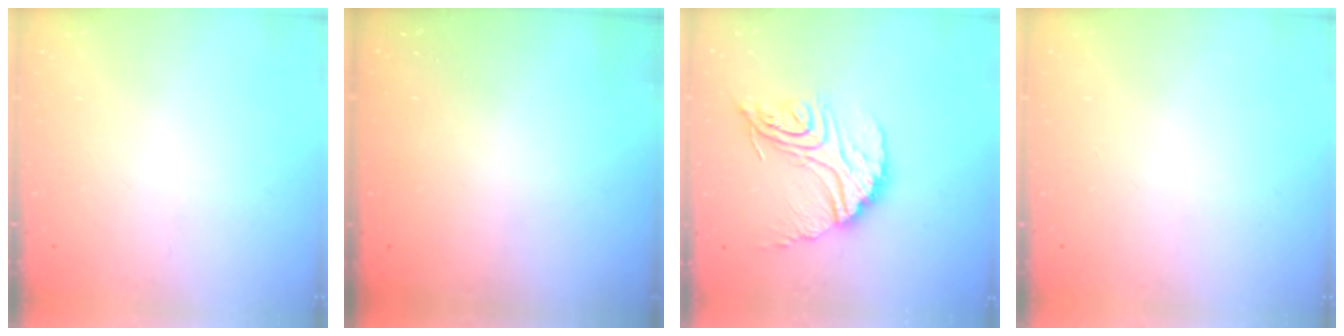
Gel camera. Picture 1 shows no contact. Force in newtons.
{"total": 2.9, "press": 2.9, "slide": 0.3}
{"total": 20.1, "press": 20.0, "slide": 1.8}
{"total": 0.0}